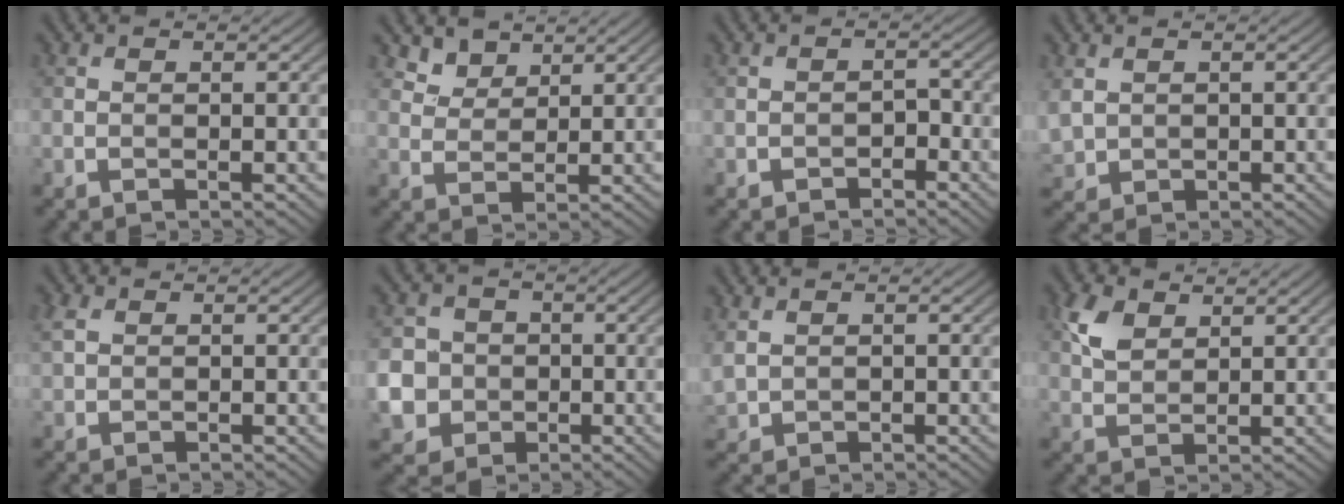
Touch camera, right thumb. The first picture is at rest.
{"total": 3.0, "force": [2.4, 1.5, 0.8], "torque": [-0.025, -0.005, 0.056]}
{"total": 1.9, "force": [-1.4, 1.0, 0.8], "torque": [-0.012, 0.007, -0.024]}
{"total": 2.5, "force": [0.7, 2.1, 1.2], "torque": [-0.046, -0.005, 0.020]}
{"total": 2.2, "force": [0.8, 1.6, 1.3], "torque": [-0.041, 0.007, 0.017]}
{"total": 10.4, "force": [-2.0, 9.8, 2.8], "torque": [-0.122, -0.024, -0.052]}
{"total": 2.2, "force": [0.8, 1.5, 1.3], "torque": [-0.046, -0.001, 0.022]}
{"total": 4.2, "force": [2.4, 2.4, 2.6], "torque": [-0.068, 0.006, 0.050]}